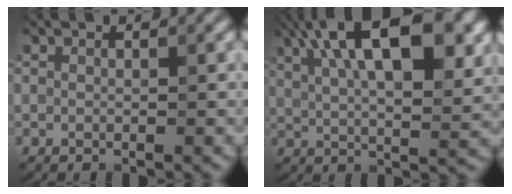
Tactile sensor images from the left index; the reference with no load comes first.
{"total": 14.5, "force": [6.2, 5.9, 11.7], "torque": [-0.155, 0.031, 0.076]}